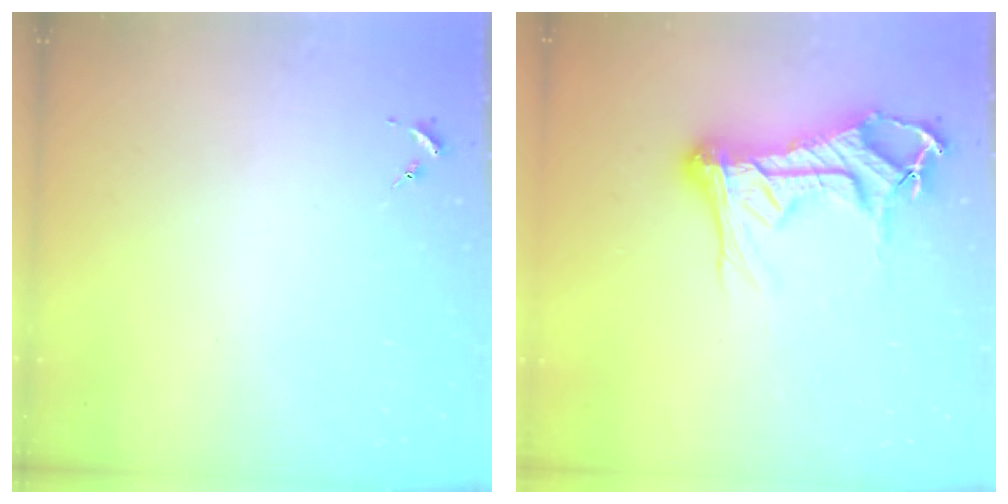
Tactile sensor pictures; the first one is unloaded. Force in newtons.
{"total": 22.3, "press": 22.2, "slide": 2.1}